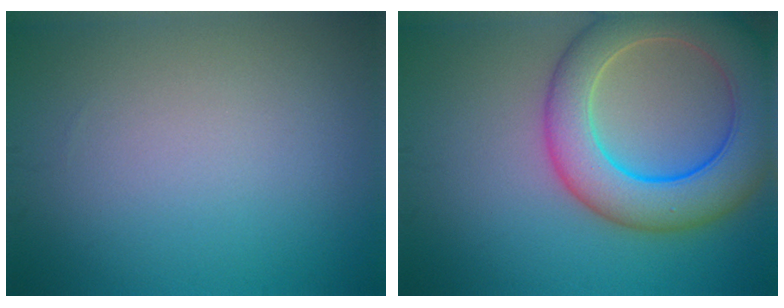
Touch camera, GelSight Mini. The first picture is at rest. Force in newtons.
{"total": 9.4, "press": 9.4, "slide": 0.5}